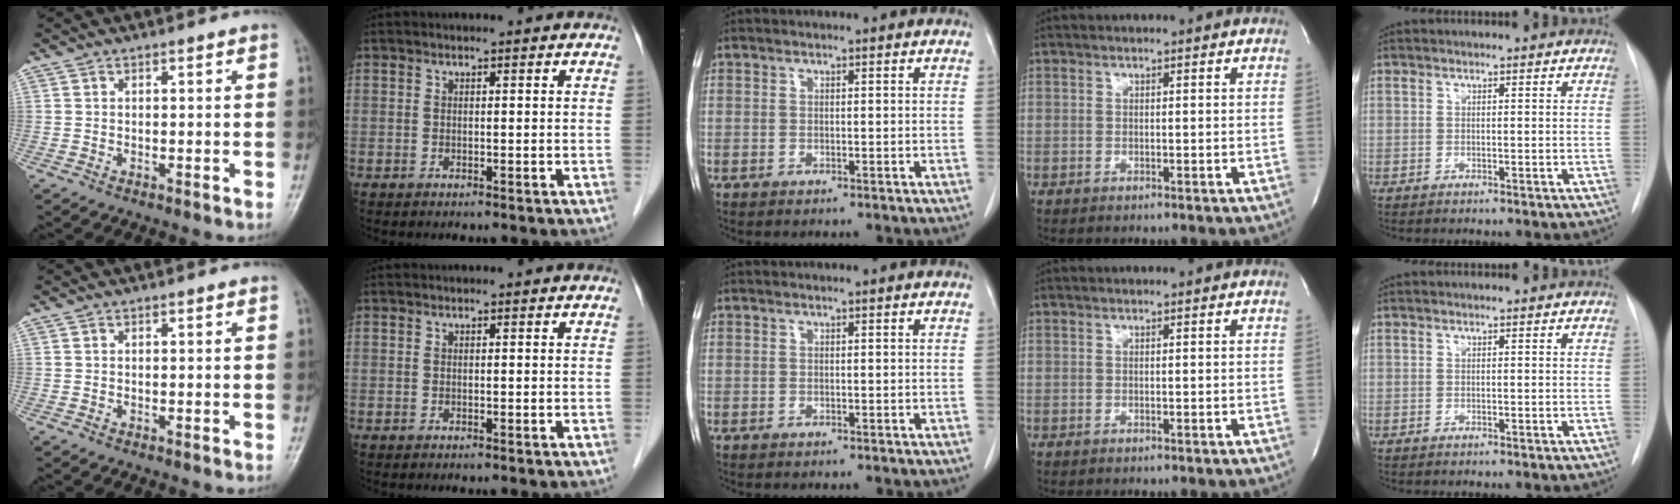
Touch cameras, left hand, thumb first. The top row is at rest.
{}